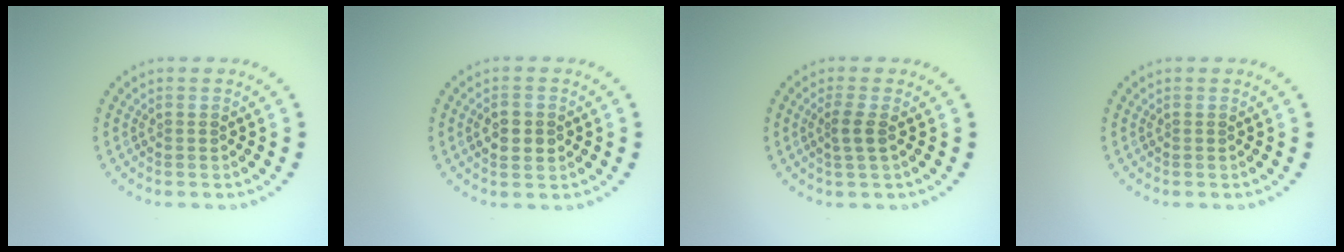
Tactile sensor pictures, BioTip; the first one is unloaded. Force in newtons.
{"total": 2.7, "press": 2.7, "slide": 0.1}
{"total": 1.6, "press": 1.3, "slide": 0.9}
{"total": 0.0}